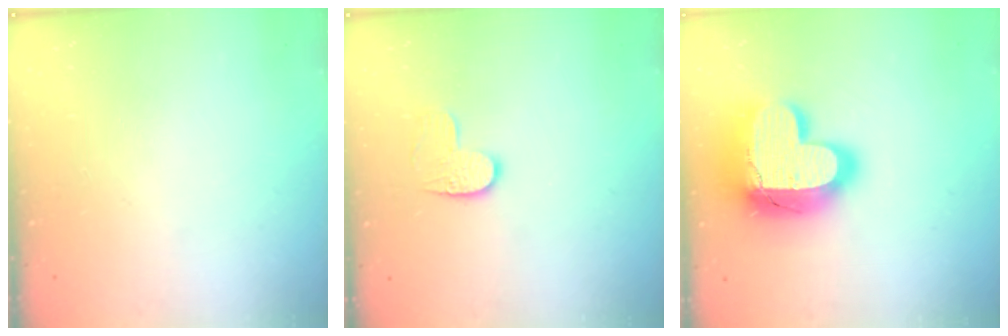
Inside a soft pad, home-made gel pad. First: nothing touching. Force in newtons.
{"total": 6.1, "press": 6.1, "slide": 0.5}
{"total": 22.3, "press": 22.3, "slide": 1.5}